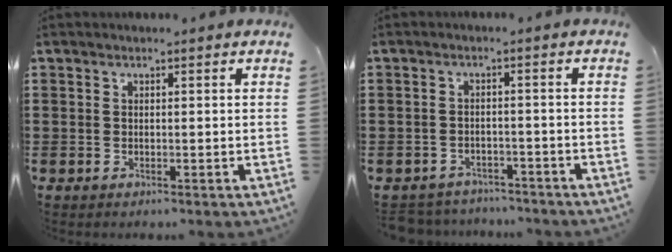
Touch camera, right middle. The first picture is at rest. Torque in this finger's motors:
{"motor_torque": [0.44, -0.06, 0.09, 0.06]}